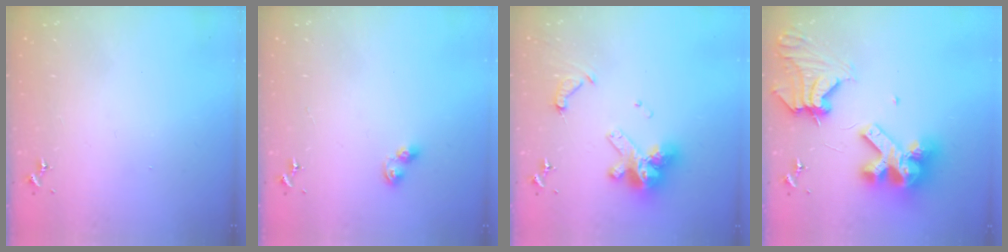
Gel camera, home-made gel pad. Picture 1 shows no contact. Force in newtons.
{"total": 4.6, "press": 4.6, "slide": 0.5}
{"total": 14.3, "press": 14.2, "slide": 1.7}
{"total": 20.0, "press": 19.9, "slide": 2.4}